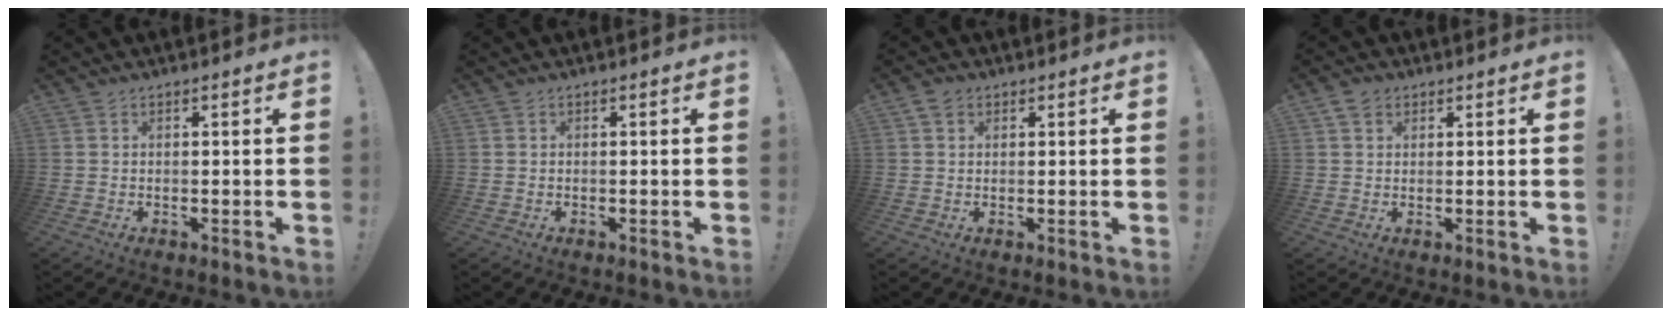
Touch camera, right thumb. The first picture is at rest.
{"total": 0.0}
{"total": 2.9, "force": [1.4, 2.2, 1.3], "torque": [-0.019, 0.002, 0.025]}
{"total": 3.2, "force": [1.6, 2.4, 1.3], "torque": [-0.022, 0.000, 0.030]}